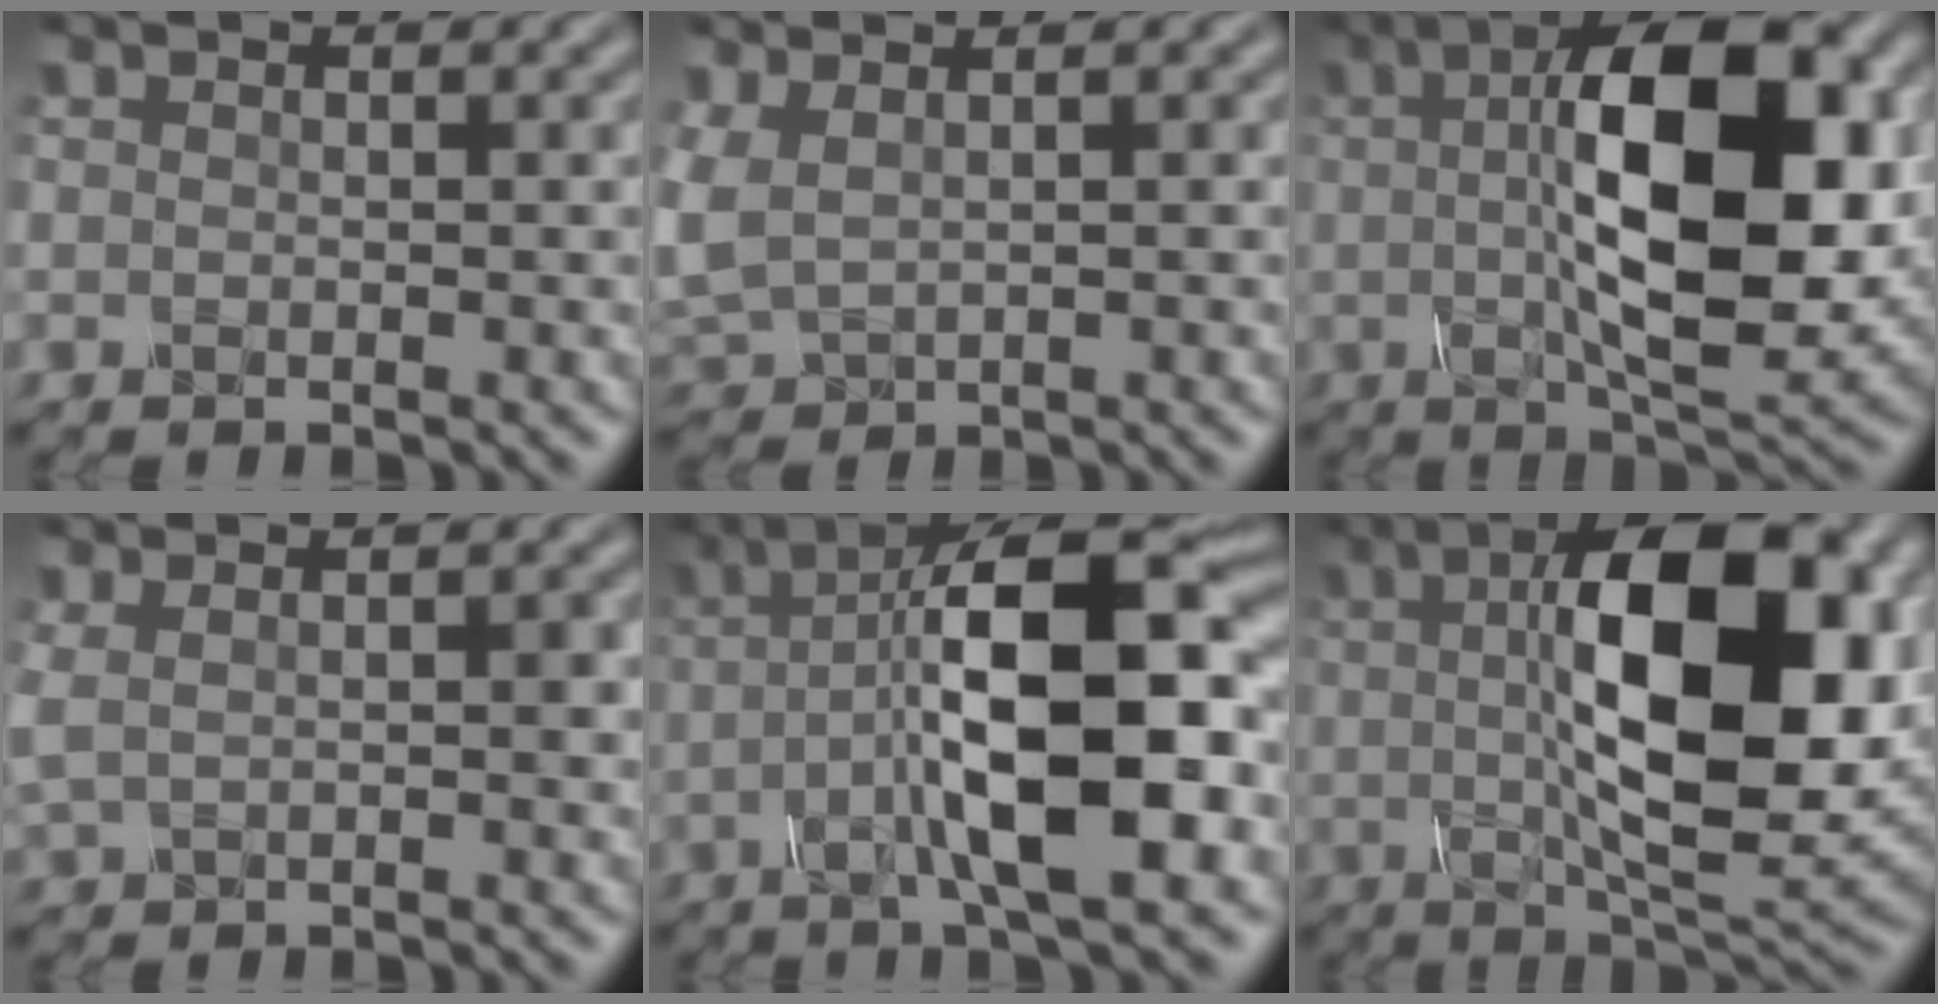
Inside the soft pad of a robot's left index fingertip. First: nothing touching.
{"total": 3.7, "force": [1.2, 2.0, 2.8], "torque": [-0.082, 0.005, 0.029]}
{"total": 13.8, "force": [1.7, 5.1, 12.8], "torque": [-0.193, 0.010, 0.024]}
{"total": 2.6, "force": [0.7, 1.3, 2.2], "torque": [-0.051, 0.002, 0.016]}
{"total": 12.3, "force": [-0.8, 3.8, 11.7], "torque": [-0.187, 0.011, -0.020]}
{"total": 15.2, "force": [2.2, 5.7, 13.9], "torque": [-0.215, 0.010, 0.031]}